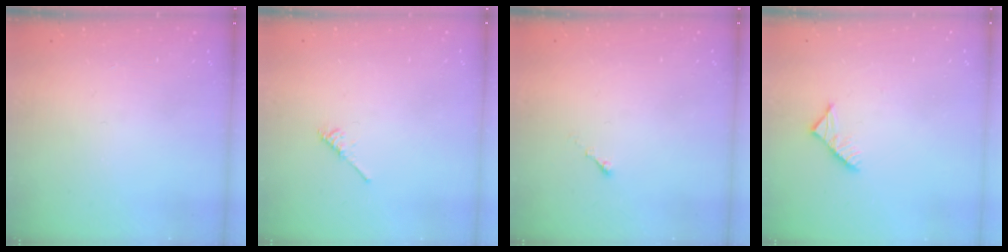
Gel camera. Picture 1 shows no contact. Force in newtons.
{"total": 2.1, "press": 2.1, "slide": 0.4}
{"total": 0.0}
{"total": 3.3, "press": 3.2, "slide": 0.4}